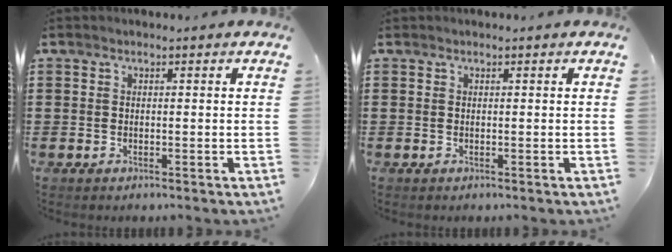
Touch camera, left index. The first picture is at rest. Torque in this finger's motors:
{"motor_torque": [0.13, -0.17, 0.01, 0.01]}